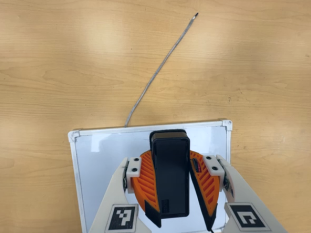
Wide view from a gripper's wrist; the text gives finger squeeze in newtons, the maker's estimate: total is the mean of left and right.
{"total": 8.7, "left": 9.2, "right": 8.2}